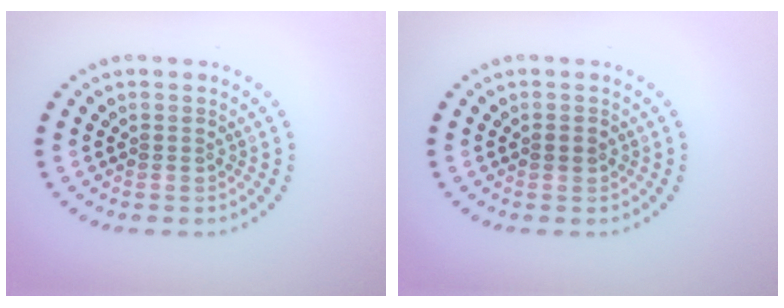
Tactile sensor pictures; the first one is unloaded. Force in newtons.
{"total": 0.7, "press": 0.7, "slide": 0.1}